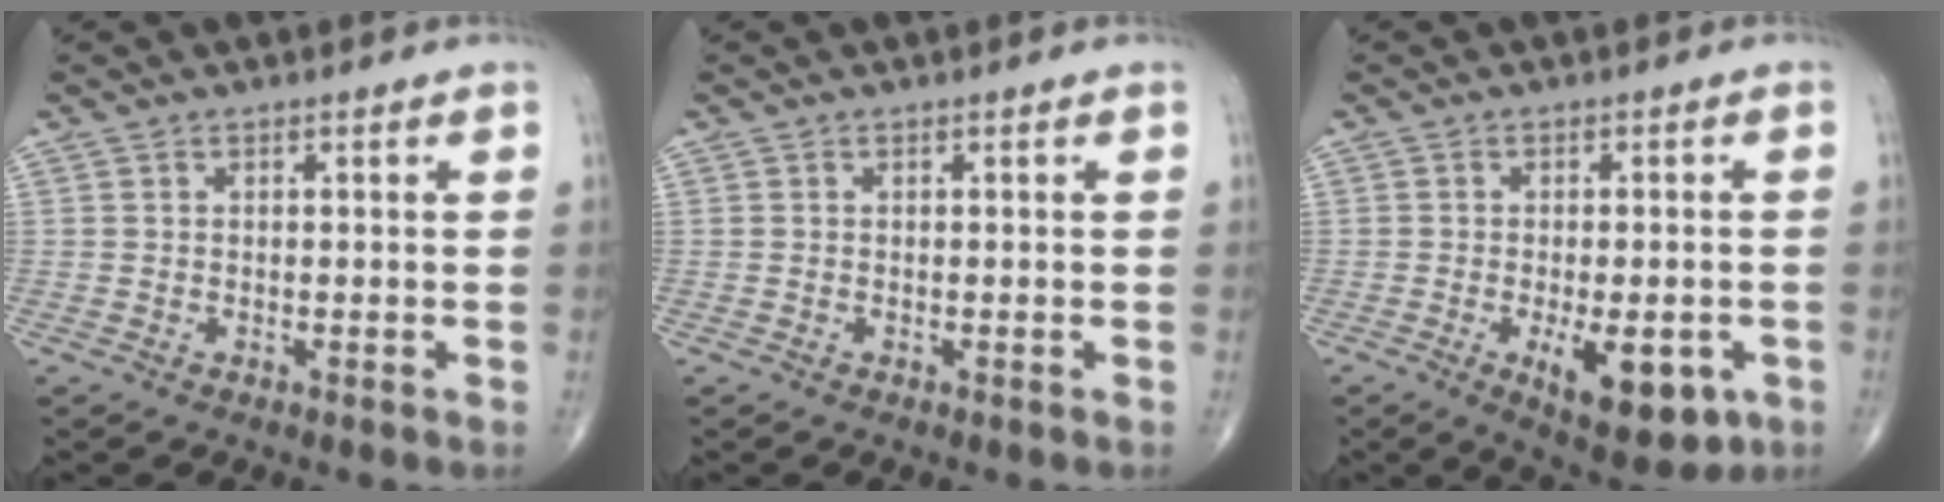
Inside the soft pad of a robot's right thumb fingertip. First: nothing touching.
{"total": 0.0}
{"total": 11.2, "force": [-3.8, 4.8, 9.4], "torque": [-0.119, -0.008, -0.045]}